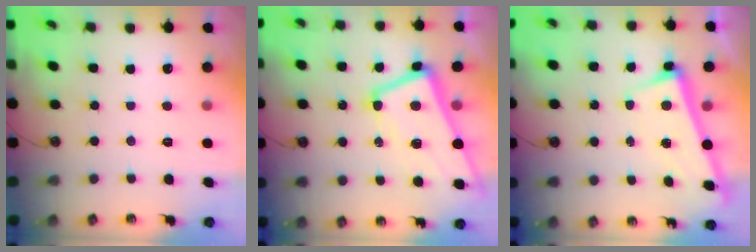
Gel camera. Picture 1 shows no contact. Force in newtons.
{"total": 4.6, "press": 4.4, "slide": 1.2}
{"total": 2.7, "press": 2.6, "slide": 0.7}